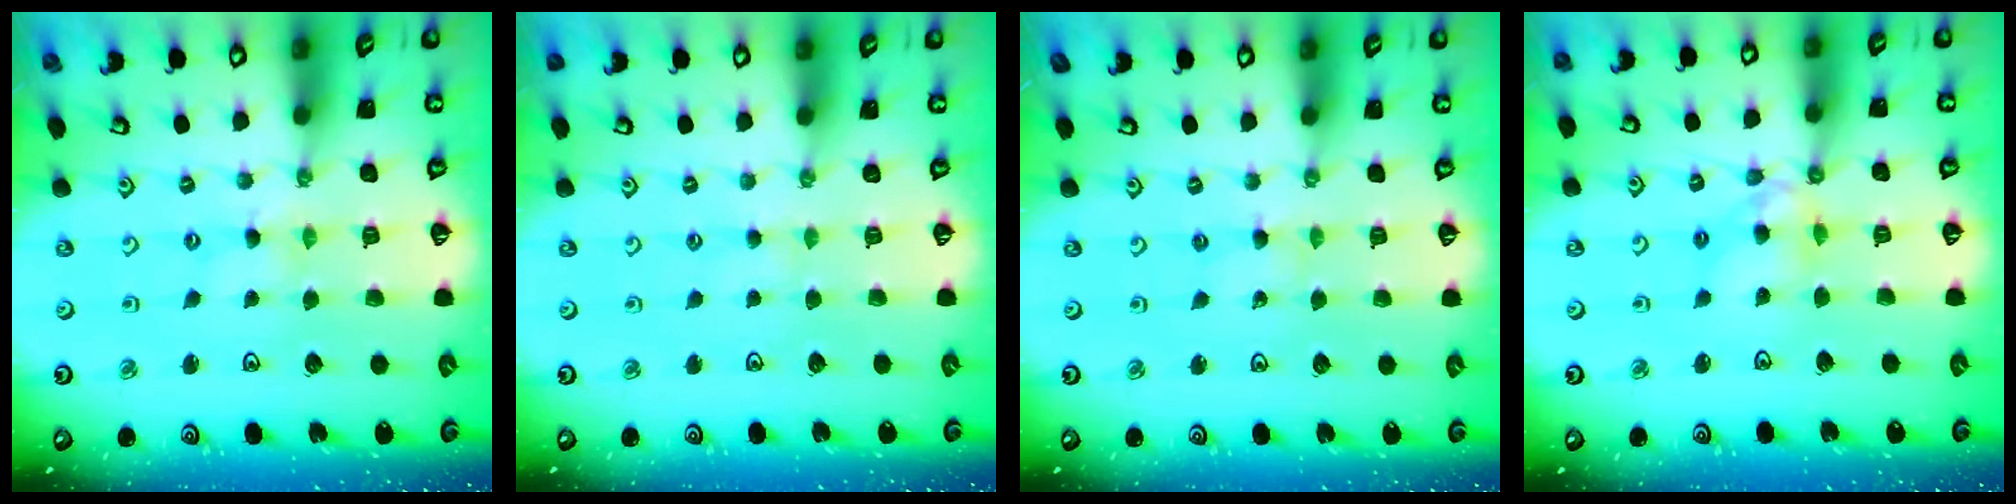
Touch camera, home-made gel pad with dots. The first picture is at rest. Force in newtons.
{"total": 1.3, "press": 1.2, "slide": 0.3}
{"total": 1.2, "press": 1.2, "slide": 0.2}
{"total": 9.2, "press": 9.1, "slide": 0.7}